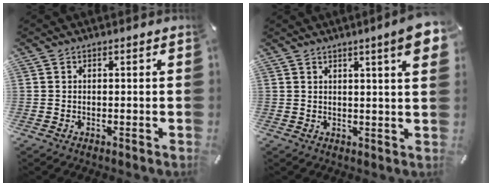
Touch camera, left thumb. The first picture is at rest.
{"total": 7.4, "force": [3.5, 0.5, 6.5], "torque": [-0.102, -0.011, 0.054]}